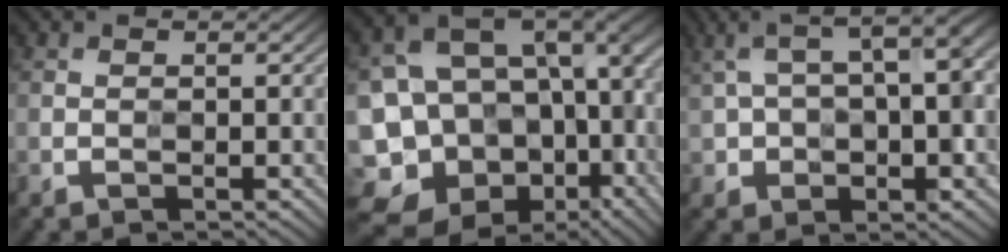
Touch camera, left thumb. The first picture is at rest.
{"total": 18.5, "force": [-5.8, 13.4, 11.4], "torque": [-0.257, -0.040, -0.046]}
{"total": 12.8, "force": [2.1, 6.2, 10.9], "torque": [-0.204, 0.009, 0.049]}